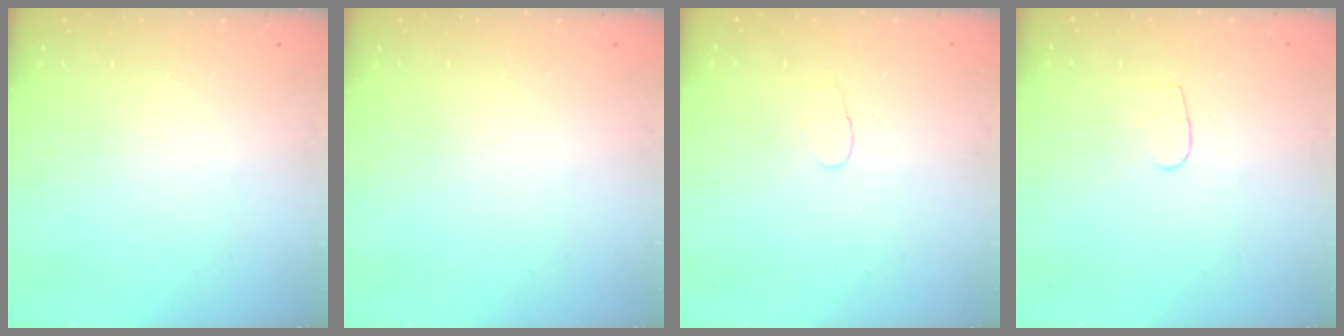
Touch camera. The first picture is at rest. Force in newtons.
{"total": 0.0}
{"total": 3.8, "press": 3.8, "slide": 0.3}
{"total": 3.6, "press": 3.6, "slide": 0.3}